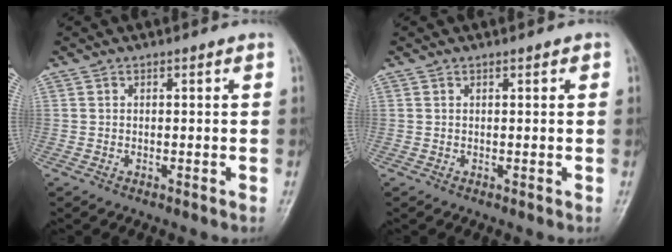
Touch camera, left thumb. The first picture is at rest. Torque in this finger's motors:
{"motor_torque": [-0.07, 0.05, -0.27, 0.01, 0.01]}